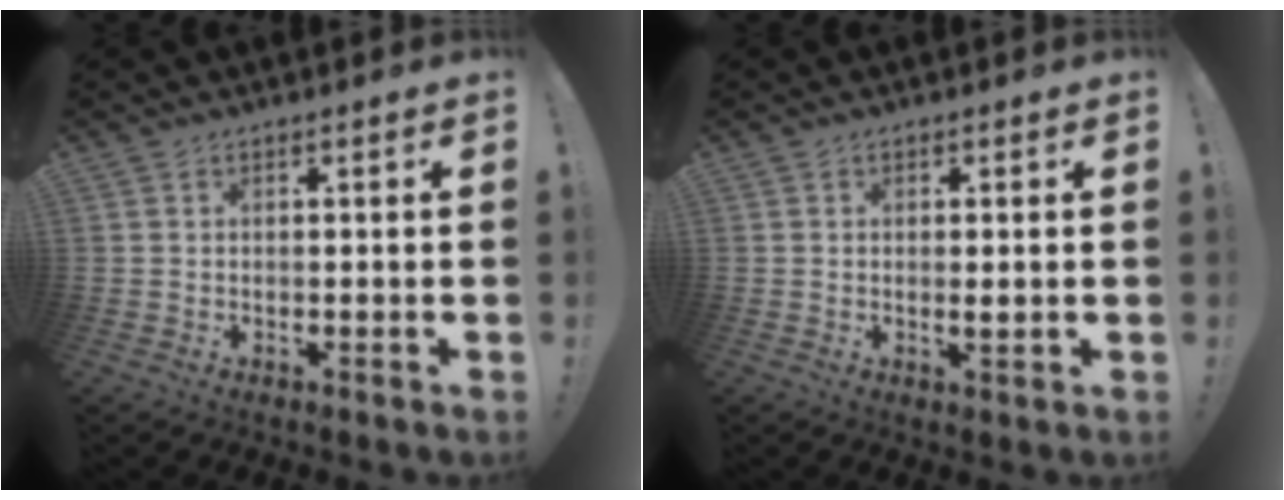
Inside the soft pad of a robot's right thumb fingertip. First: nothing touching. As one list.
[{"total": 1.8, "force": [0.2, 0.2, 1.8], "torque": [-0.022, -0.007, 0.000]}]